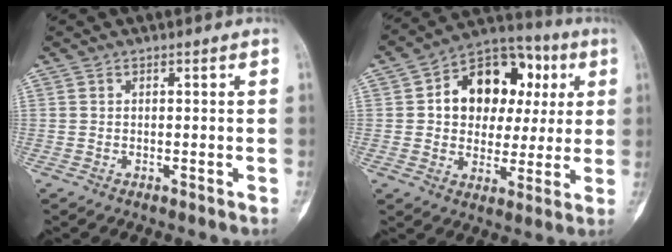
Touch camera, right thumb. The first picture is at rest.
{"total": 17.7, "force": [3.9, 12.9, 11.5], "torque": [-0.111, 0.022, 0.056]}